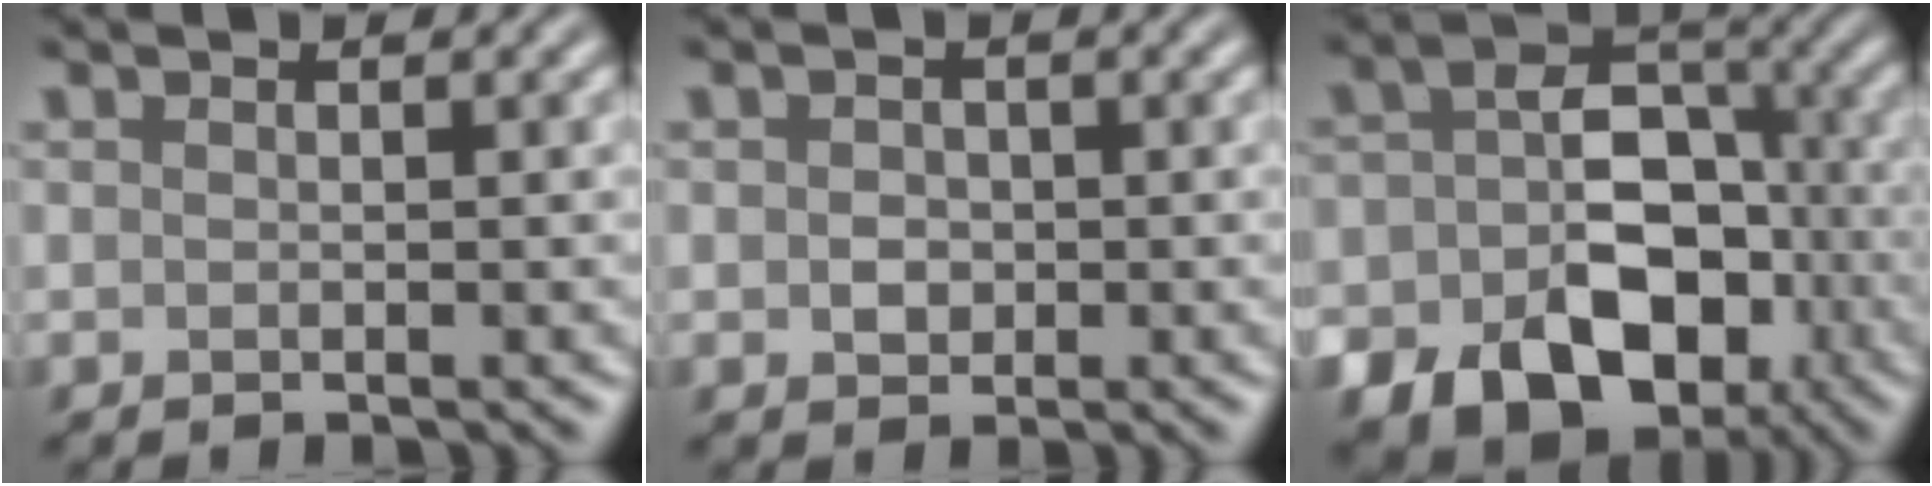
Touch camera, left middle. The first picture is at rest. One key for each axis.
{"total": 1.5, "fx": 0.0, "fy": 1.3, "fz": 0.8, "tx": -0.015, "ty": 0.000, "tz": -0.003}
{"total": 13.1, "fx": -5.4, "fy": 9.7, "fz": 7.0, "tx": -0.077, "ty": -0.017, "tz": -0.091}